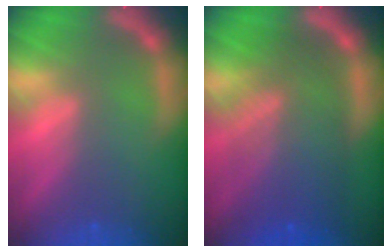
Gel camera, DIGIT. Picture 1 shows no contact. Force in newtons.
{"total": 9.6}